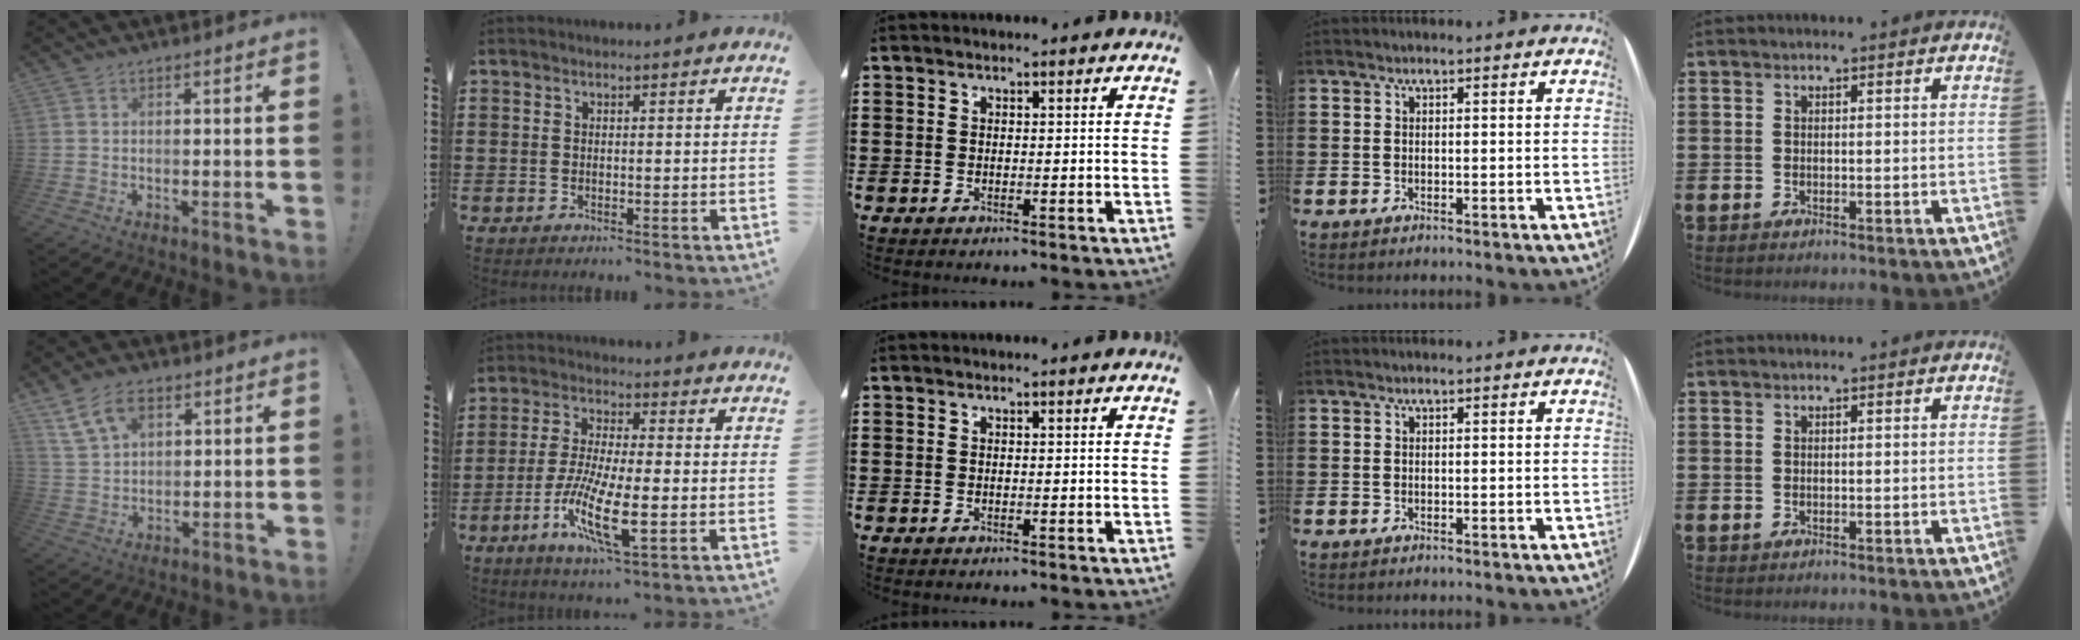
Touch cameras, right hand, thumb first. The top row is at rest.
{"thumb": {"total": 9.7, "force": [5.2, 5.9, 5.7], "torque": [-0.104, -0.008, 0.103]}, "index": {"total": 11.2, "force": [-3.9, 2.7, 10.1], "torque": [-0.216, -0.014, -0.076]}}